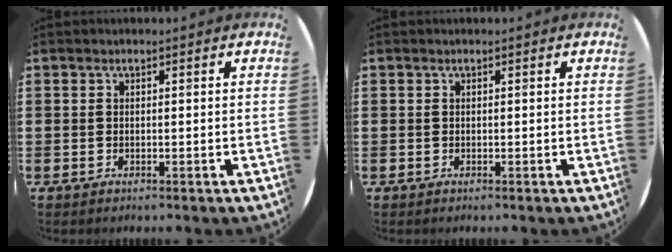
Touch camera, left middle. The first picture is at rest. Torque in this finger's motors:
{"motor_torque": [-0.07, 0.06, 0.00, 0.00]}